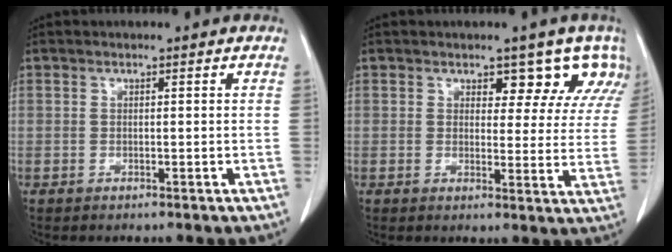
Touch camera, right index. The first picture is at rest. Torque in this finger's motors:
{"motor_torque": [0.23, 0.24, 0.08, 0.01]}